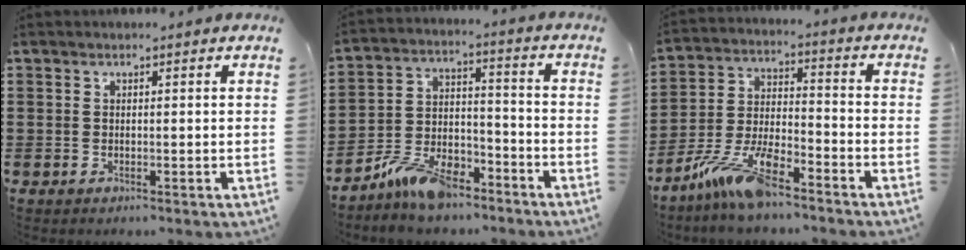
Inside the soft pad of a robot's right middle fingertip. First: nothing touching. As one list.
[{"total": 9.6, "force": [-7.7, 3.5, 4.5], "torque": [-0.087, 0.026, -0.146]}, {"total": 10.3, "force": [-7.8, 2.3, 6.3], "torque": [-0.140, 0.007, -0.154]}]